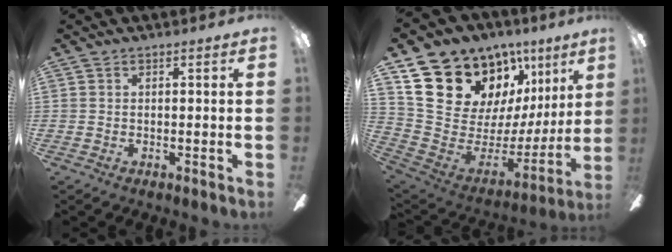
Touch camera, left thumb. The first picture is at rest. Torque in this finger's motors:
{"motor_torque": [0.68, 0.90, 1.22, -1.55, 0.17]}